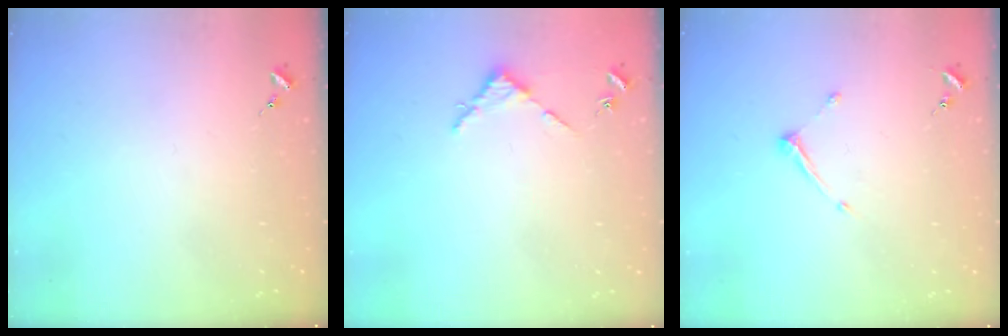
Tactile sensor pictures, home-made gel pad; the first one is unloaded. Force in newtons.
{"total": 2.7, "press": 2.7, "slide": 0.3}
{"total": 6.6, "press": 6.6, "slide": 0.3}